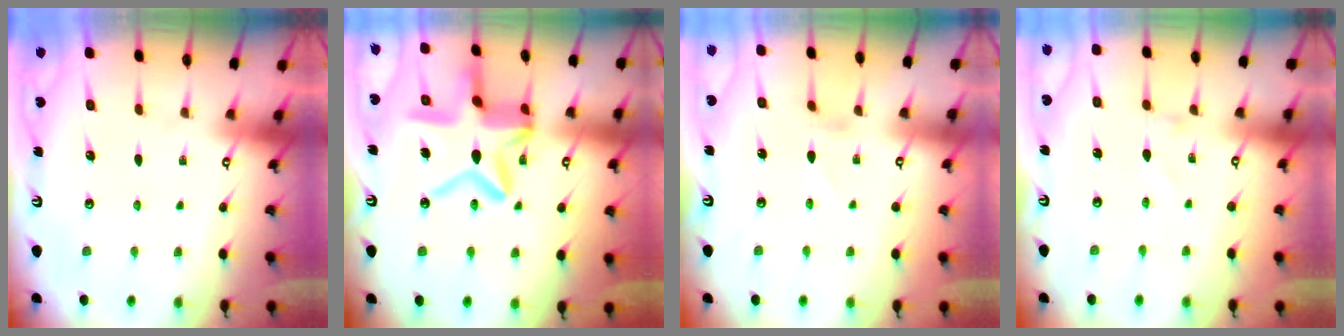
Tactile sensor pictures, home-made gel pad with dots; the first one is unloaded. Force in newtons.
{"total": 16.7, "press": 16.6, "slide": 1.0}
{"total": 0.0}
{"total": 1.4, "press": 1.4, "slide": 0.0}